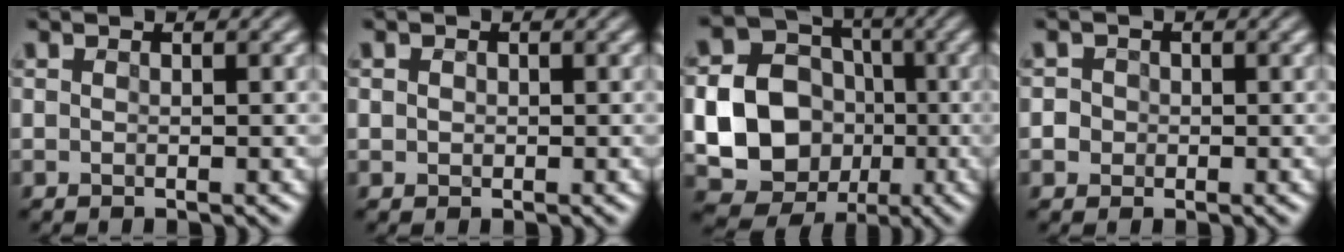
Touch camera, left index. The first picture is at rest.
{"total": 1.4, "force": [0.5, 1.2, 0.5], "torque": [0.012, 0.014, -0.010]}
{"total": 15.7, "force": [-2.6, 14.5, 5.4], "torque": [-0.121, -0.017, -0.048]}
{"total": 3.2, "force": [-0.6, 3.0, 0.9], "torque": [0.005, 0.018, -0.032]}